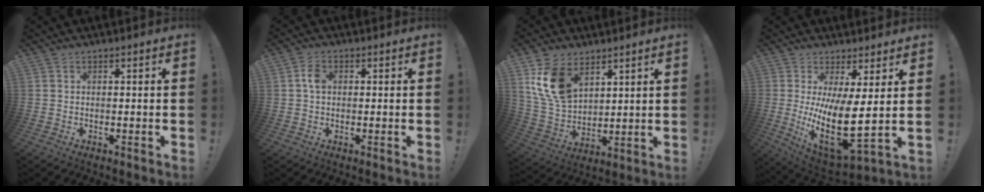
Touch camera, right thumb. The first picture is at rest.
{"total": 3.6, "force": [0.4, 2.3, 2.7], "torque": [-0.040, 0.006, 0.005]}
{"total": 14.0, "force": [7.3, 9.0, 7.8], "torque": [-0.155, -0.031, 0.144]}
{"total": 15.6, "force": [1.4, 4.6, 14.9], "torque": [-0.275, -0.049, 0.030]}